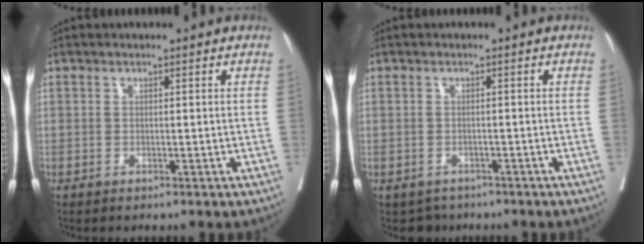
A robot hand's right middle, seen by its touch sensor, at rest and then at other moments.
{"total": 2.7, "force": [-2.1, 1.7, 0.0], "torque": [-0.001, 0.002, -0.031]}